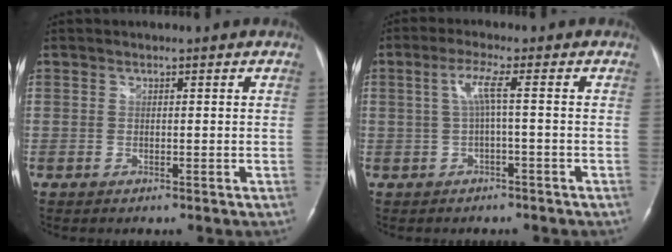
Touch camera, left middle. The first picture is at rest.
{"total": 3.4, "force": [-0.1, -0.5, 3.4], "torque": [-0.069, 0.013, 0.002]}